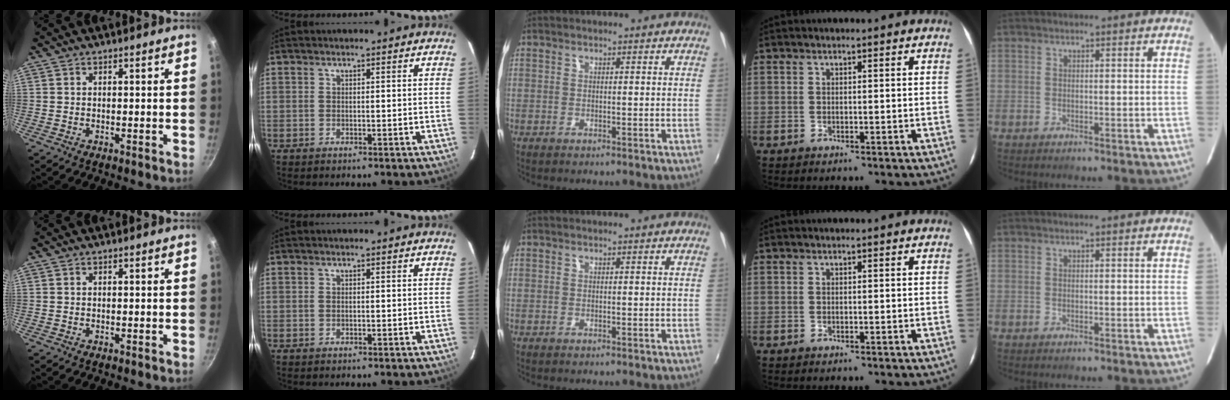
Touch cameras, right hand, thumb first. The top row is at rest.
{}